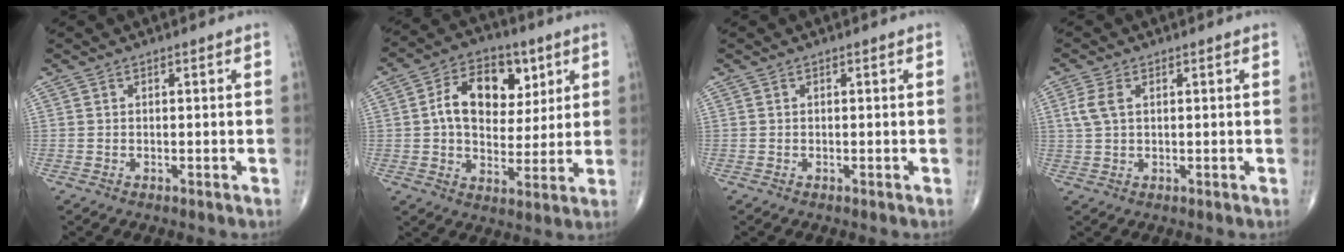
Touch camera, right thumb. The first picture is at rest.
{"total": 14.2, "force": [3.8, 9.6, 9.8], "torque": [-0.114, 0.000, 0.059]}
{"total": 0.0}
{"total": 3.7, "force": [1.1, 2.1, 2.9], "torque": [-0.074, 0.008, 0.023]}